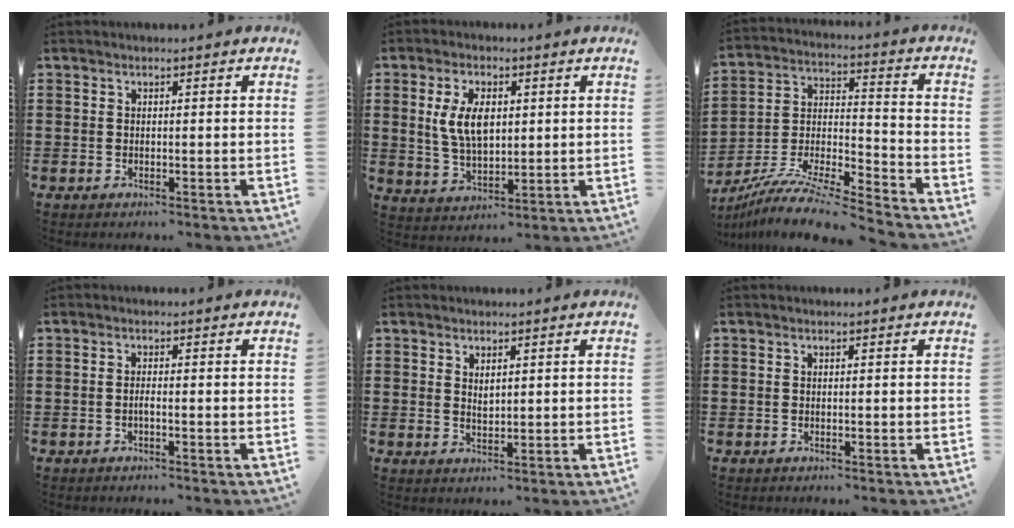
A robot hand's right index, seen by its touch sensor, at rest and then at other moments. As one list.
[{"total": 7.2, "force": [1.5, 3.8, 5.9], "torque": [-0.123, 0.006, 0.022]}, {"total": 10.2, "force": [-9.4, 0.4, 3.9], "torque": [-0.069, 0.008, -0.188]}, {"total": 0.8, "force": [-0.5, 0.0, 0.6], "torque": [-0.013, -0.002, -0.010]}, {"total": 1.6, "force": [1.1, 0.7, 0.9], "torque": [-0.018, 0.005, 0.019]}, {"total": 0.0}]